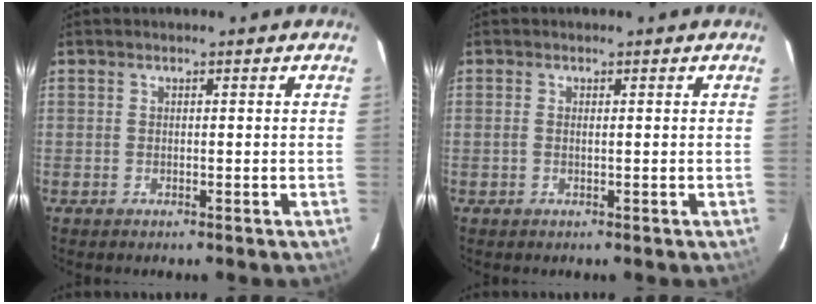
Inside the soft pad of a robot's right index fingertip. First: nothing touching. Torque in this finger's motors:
{"motor_torque": [-0.14, 0.10, -0.04, 0.00]}